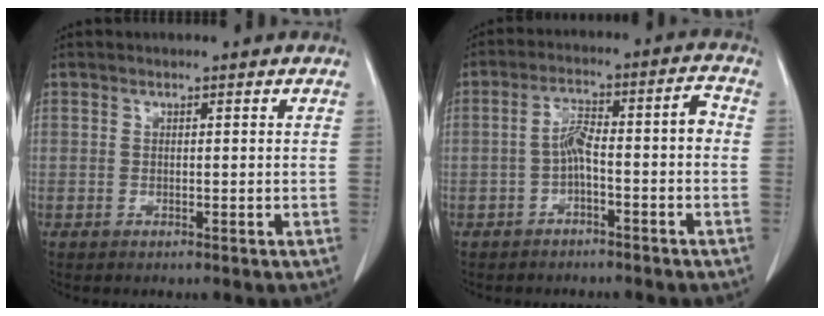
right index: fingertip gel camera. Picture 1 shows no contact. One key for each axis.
{"total": 6.5, "fx": -1.6, "fy": 1.3, "fz": 6.1, "tx": -0.109, "ty": 0.036, "tz": -0.027}